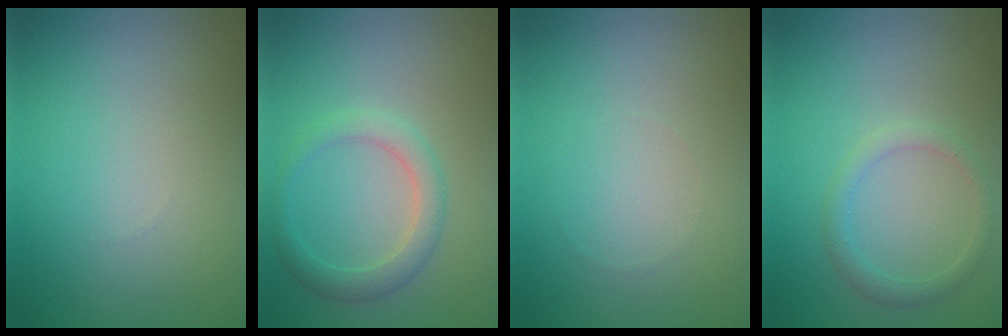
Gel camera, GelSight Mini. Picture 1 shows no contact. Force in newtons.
{"total": 2.7, "press": 2.7, "slide": 0.2}
{"total": 0.0}
{"total": 1.7, "press": 1.7, "slide": 0.2}